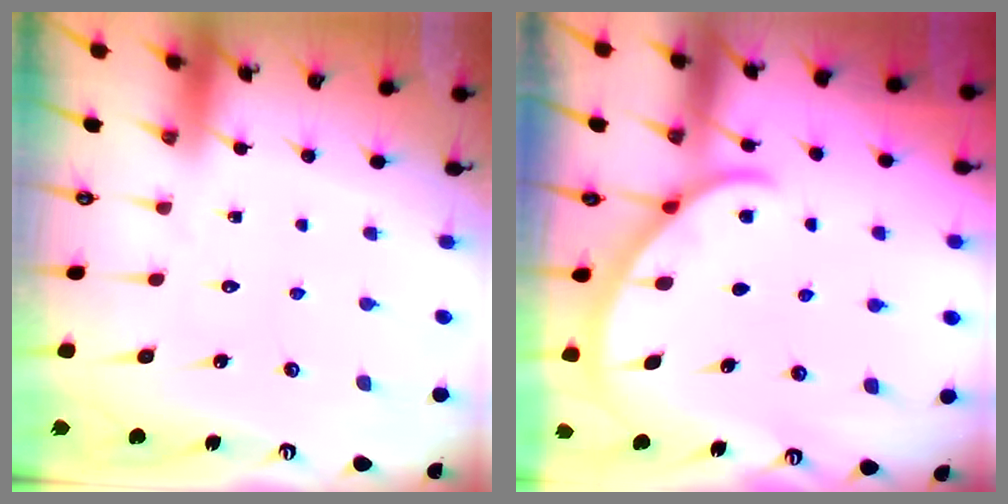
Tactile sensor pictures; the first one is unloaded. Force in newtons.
{"total": 2.8, "press": 2.8, "slide": 0.2}